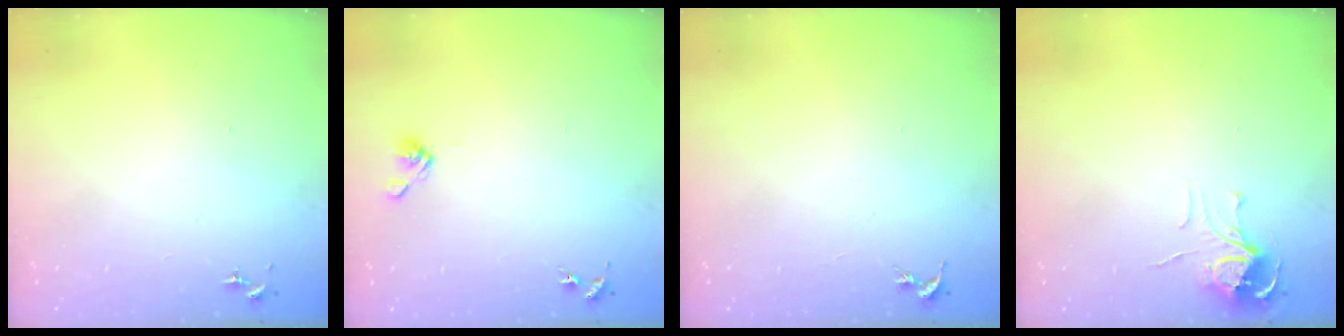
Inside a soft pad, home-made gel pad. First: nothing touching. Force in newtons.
{"total": 5.2, "press": 4.8, "slide": 2.1}
{"total": 0.0}
{"total": 7.0, "press": 7.0, "slide": 0.6}